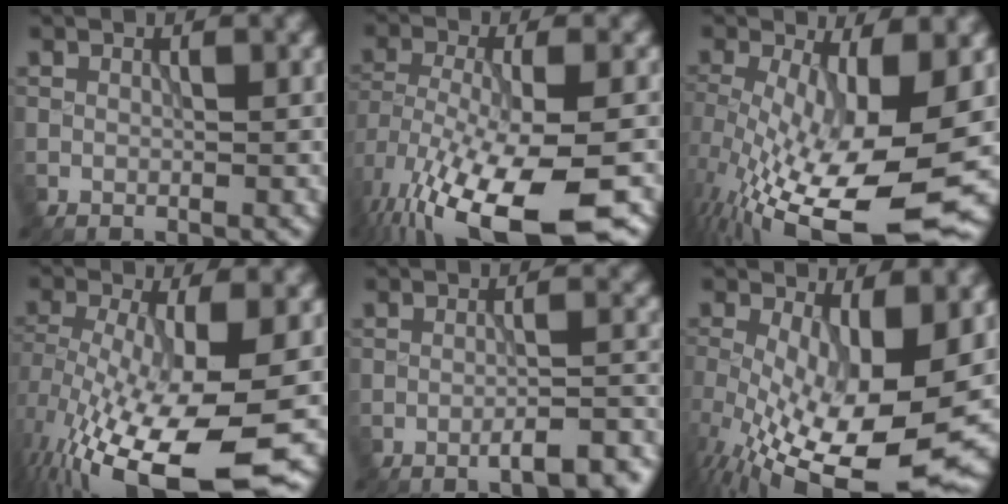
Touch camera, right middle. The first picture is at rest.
{"total": 14.5, "force": [-8.7, 5.1, 10.4], "torque": [-0.220, -0.047, -0.121]}
{"total": 14.4, "force": [-3.4, 5.1, 13.1], "torque": [-0.243, -0.039, -0.042]}
{"total": 13.6, "force": [-5.8, 4.5, 11.4], "torque": [-0.228, -0.034, -0.087]}
{"total": 5.5, "force": [-3.7, 1.3, 3.8], "torque": [-0.049, 0.012, -0.048]}
{"total": 13.7, "force": [-2.1, 5.2, 12.4], "torque": [-0.209, -0.033, -0.020]}